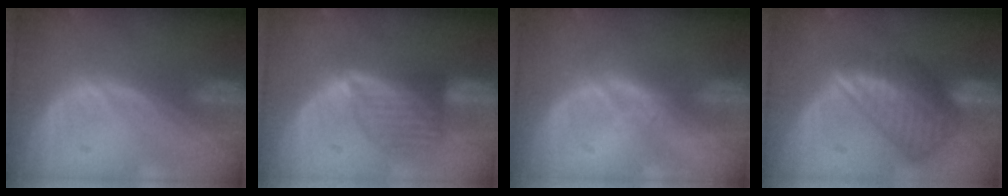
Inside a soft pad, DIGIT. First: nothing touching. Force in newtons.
{"total": 6.0, "press": 6.0, "slide": 0.7}
{"total": 1.7, "press": 1.7, "slide": 0.1}
{"total": 8.8, "press": 7.6, "slide": 4.4}